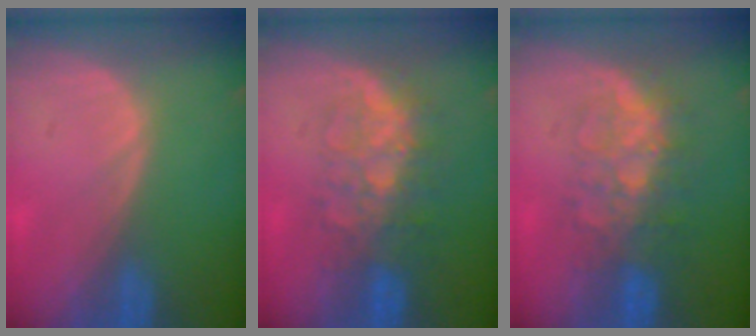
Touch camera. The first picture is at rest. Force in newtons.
{"total": 8.0, "press": 7.3, "slide": 3.2}
{"total": 8.0, "press": 7.3, "slide": 3.2}